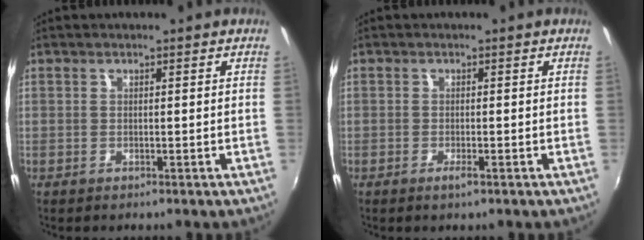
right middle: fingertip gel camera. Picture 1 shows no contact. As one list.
[{"total": 1.3, "force": [-0.8, 0.3, 1.0], "torque": [-0.020, -0.004, -0.016]}]